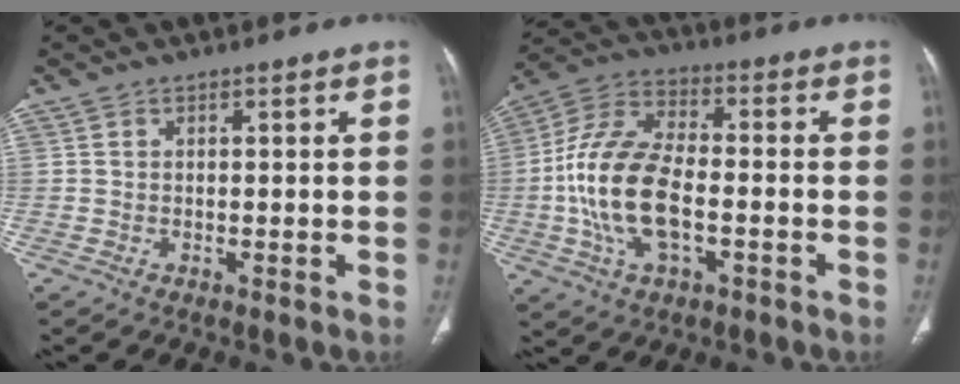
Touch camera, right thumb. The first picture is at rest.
{"total": 16.2, "force": [-3.0, 8.7, 13.3], "torque": [-0.269, 0.029, -0.057]}